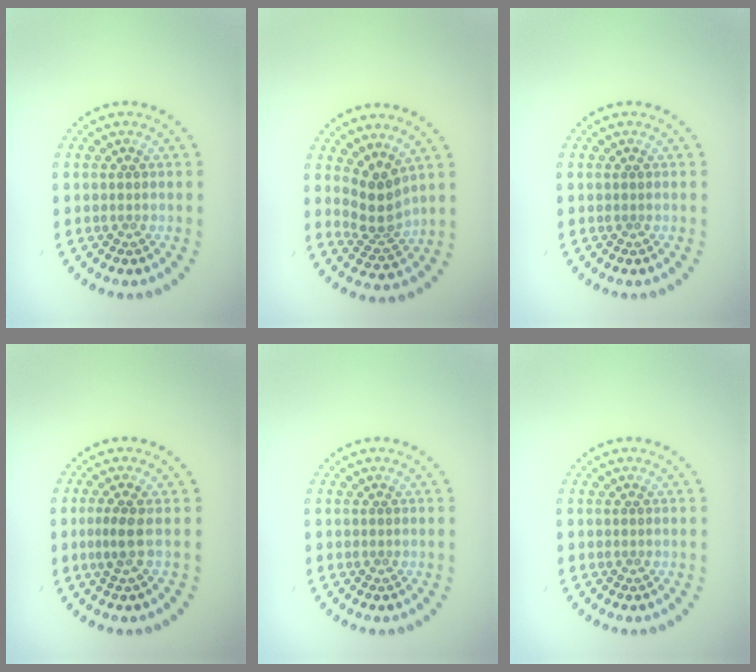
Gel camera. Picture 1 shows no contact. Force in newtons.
{"total": 3.2, "press": 2.4, "slide": 2.1}
{"total": 0.0}
{"total": 1.7, "press": 1.2, "slide": 1.2}
{"total": 0.0}
{"total": 0.0}